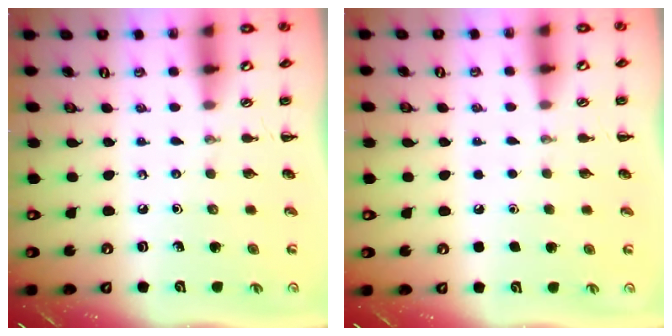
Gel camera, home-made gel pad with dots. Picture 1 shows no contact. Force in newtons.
{"total": 1.7, "press": 1.7, "slide": 0.1}